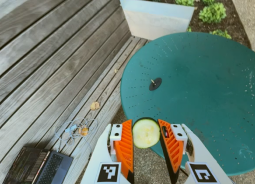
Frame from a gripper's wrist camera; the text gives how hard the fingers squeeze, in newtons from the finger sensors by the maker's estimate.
{"total": 11.3, "left": 11.9, "right": 10.7}